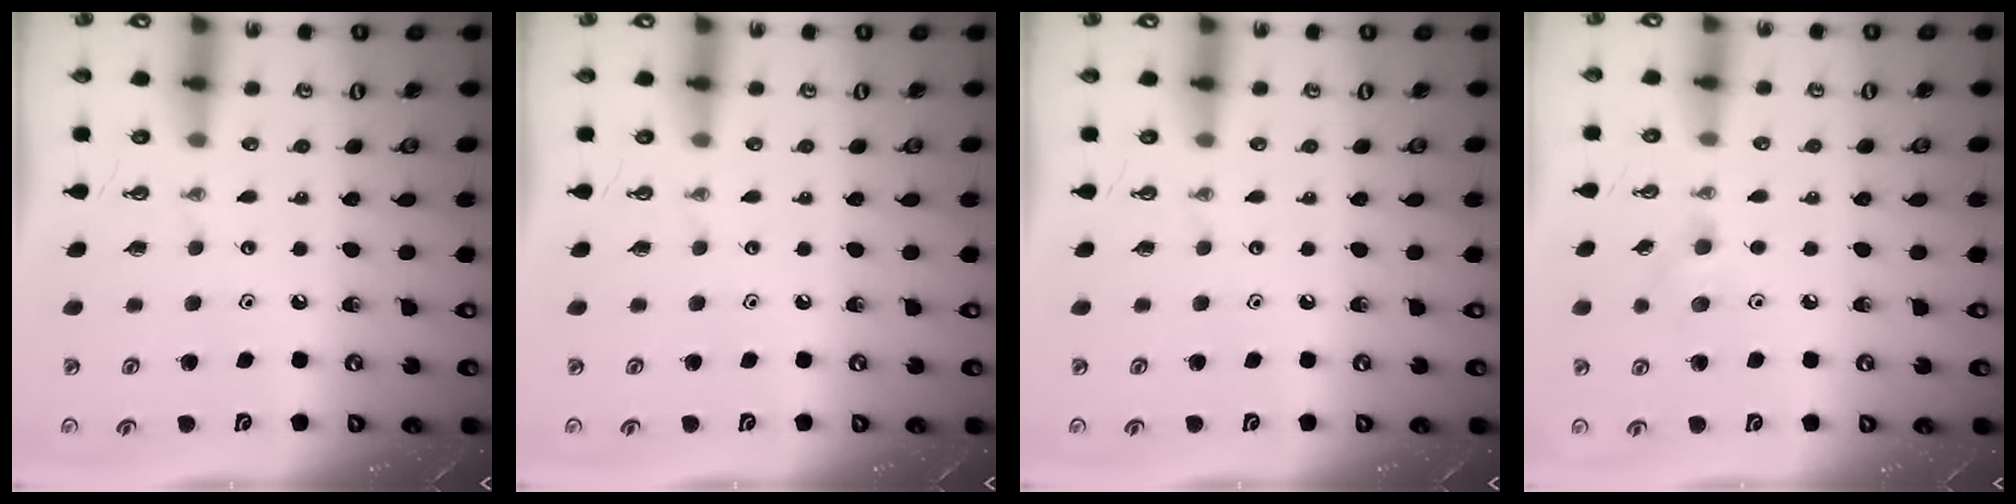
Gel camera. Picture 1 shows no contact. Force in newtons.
{"total": 0.0}
{"total": 0.0}
{"total": 7.4, "press": 6.9, "slide": 2.7}